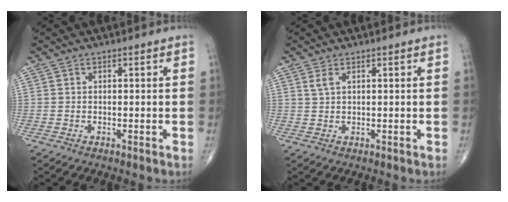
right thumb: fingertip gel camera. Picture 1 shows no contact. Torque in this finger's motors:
{"motor_torque": [-0.28, 0.21, -0.15, -0.06, 0.00]}